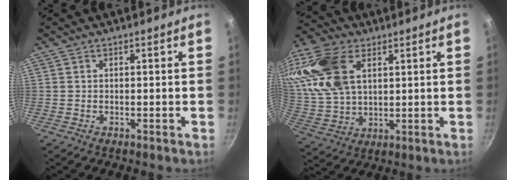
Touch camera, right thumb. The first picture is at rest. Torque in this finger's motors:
{"motor_torque": [0.71, 0.85, 0.96, 0.95, 0.64]}